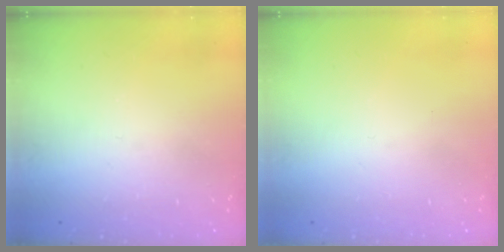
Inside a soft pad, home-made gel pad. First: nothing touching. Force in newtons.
{"total": 1.6, "press": 1.6, "slide": 0.1}